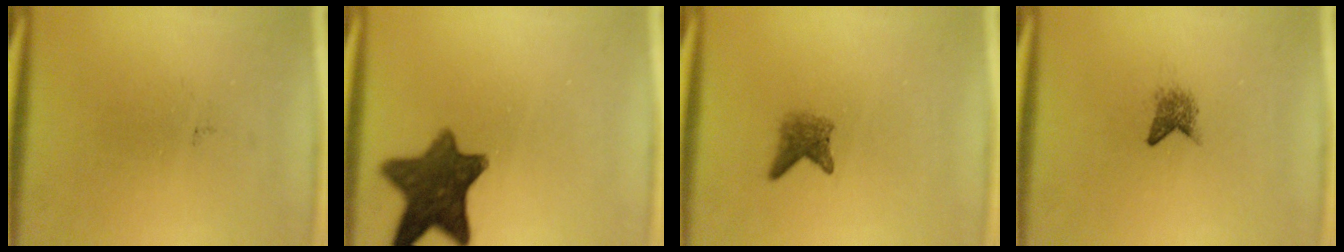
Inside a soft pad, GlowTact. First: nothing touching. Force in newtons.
{"total": 10.7}
{"total": 2.4}
{"total": 1.8}